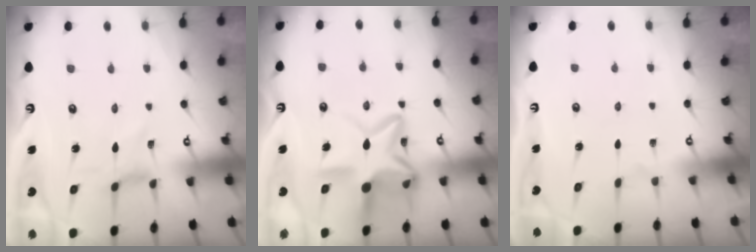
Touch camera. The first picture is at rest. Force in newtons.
{"total": 16.0, "press": 16.0, "slide": 1.7}
{"total": 0.0}